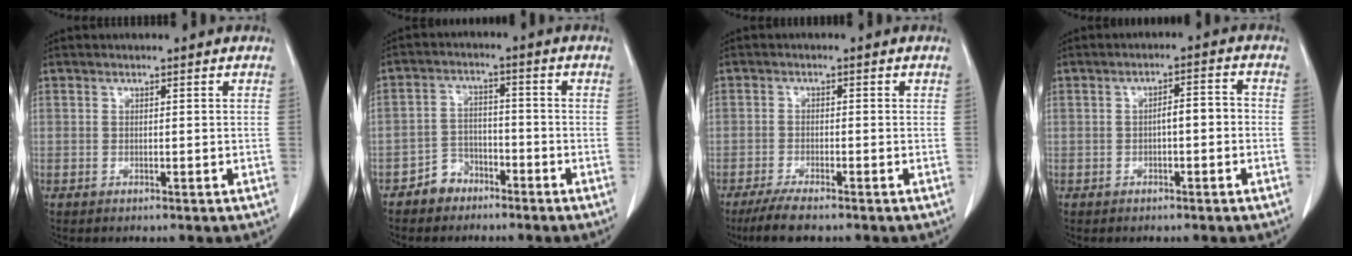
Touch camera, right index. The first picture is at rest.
{"total": 4.6, "force": [-3.3, 3.2, 0.3], "torque": [0.000, 0.013, -0.059]}
{"total": 4.1, "force": [-3.2, 0.9, 2.4], "torque": [-0.052, -0.007, -0.059]}
{"total": 3.2, "force": [-0.7, 0.9, 3.0], "torque": [-0.046, 0.015, -0.009]}